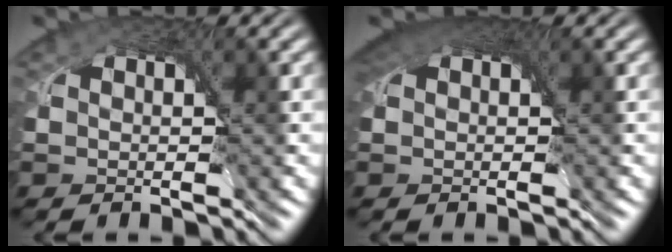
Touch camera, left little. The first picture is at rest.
{"total": 4.3, "force": [2.4, 2.1, 2.8], "torque": [-0.049, 0.013, 0.028]}